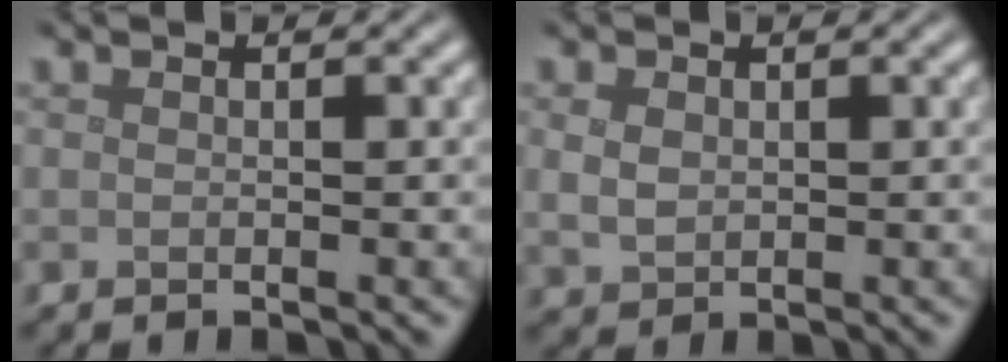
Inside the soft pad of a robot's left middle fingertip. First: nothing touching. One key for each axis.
{"total": 2.0, "fx": 0.4, "fy": 1.5, "fz": 1.2, "tx": -0.027, "ty": -0.001, "tz": 0.012}